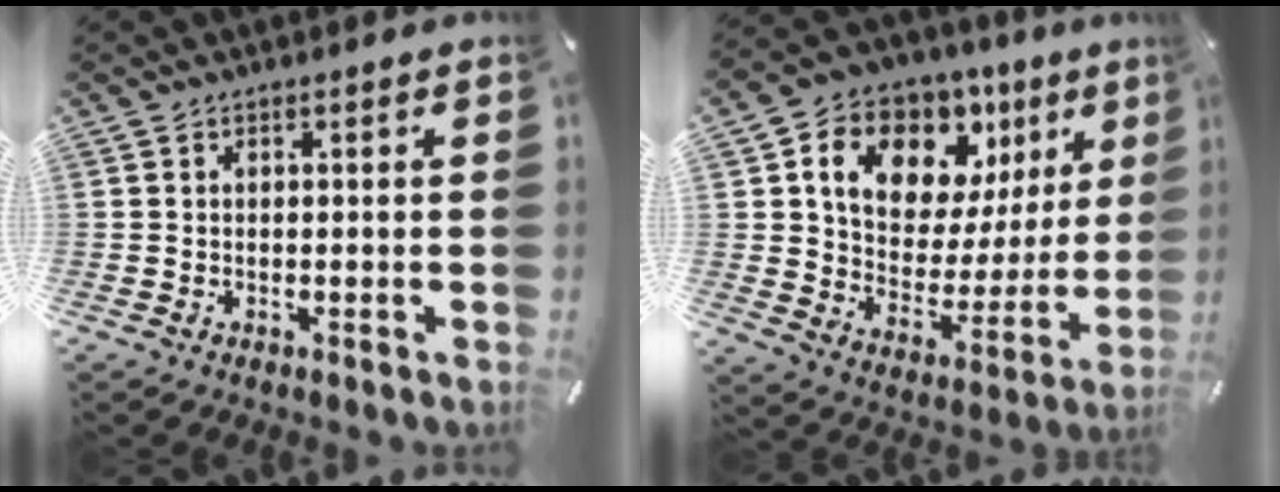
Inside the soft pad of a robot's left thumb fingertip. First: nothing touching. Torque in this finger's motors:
{"motor_torque": [1.59, 1.57, 1.47, -1.30, 0.32]}